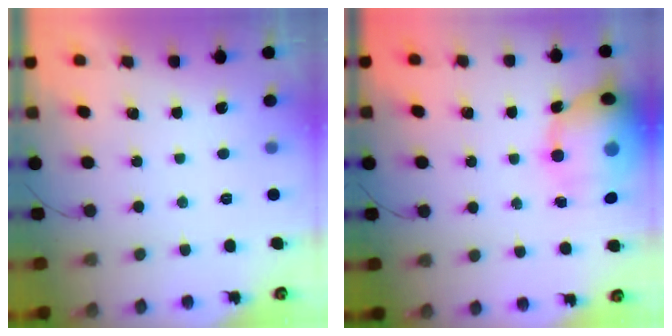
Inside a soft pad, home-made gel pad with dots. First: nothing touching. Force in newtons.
{"total": 16.8, "press": 16.6, "slide": 2.3}